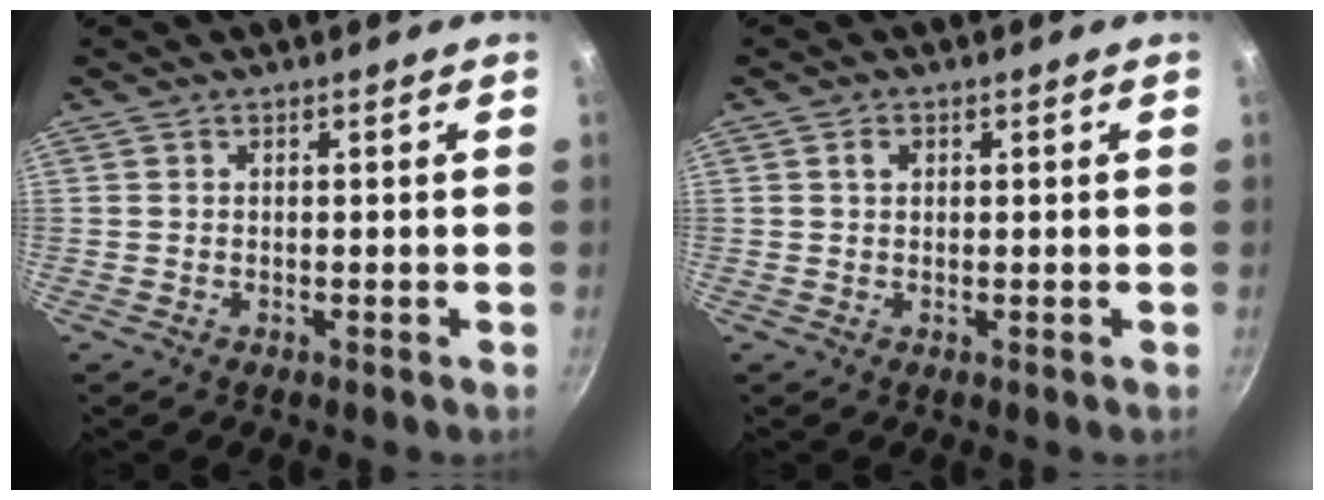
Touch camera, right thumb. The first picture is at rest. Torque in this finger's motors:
{"motor_torque": [-0.03, -0.04, 0.02, -0.25, -0.02]}